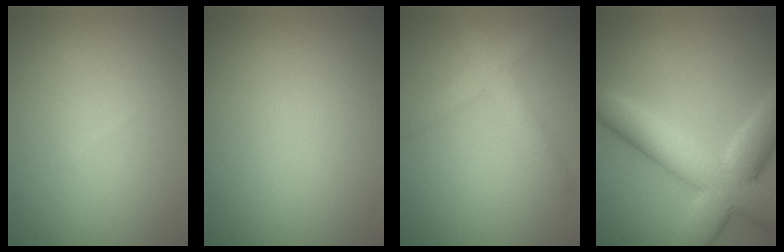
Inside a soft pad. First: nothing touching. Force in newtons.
{"total": 0.0}
{"total": 3.2, "press": 3.2, "slide": 0.2}
{"total": 9.4, "press": 9.3, "slide": 0.6}